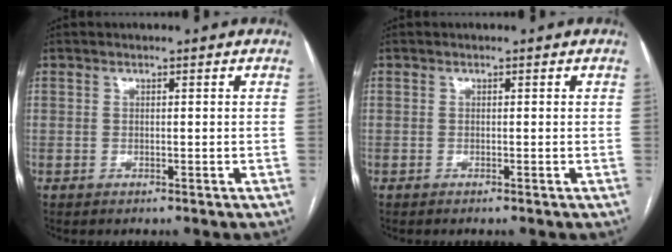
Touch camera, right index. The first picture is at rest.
{"total": 0.0}